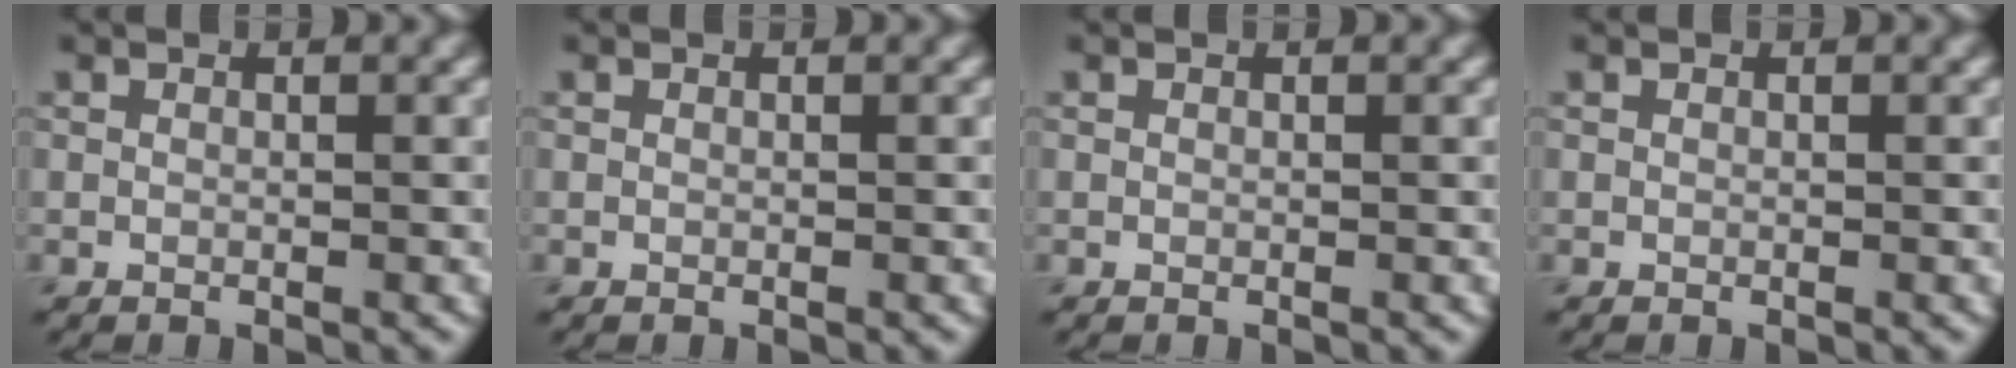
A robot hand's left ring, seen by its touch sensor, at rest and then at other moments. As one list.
[{"total": 0.0}, {"total": 0.0}, {"total": 0.0}]